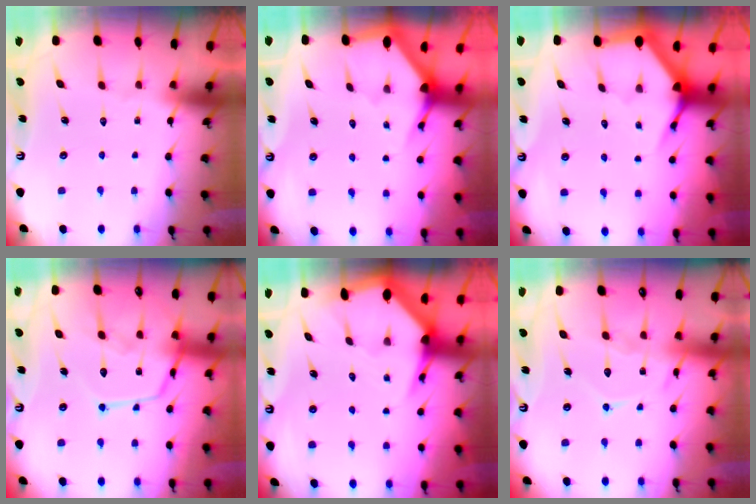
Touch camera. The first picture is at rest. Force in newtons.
{"total": 2.8, "press": 2.8, "slide": 0.2}
{"total": 3.8, "press": 3.8, "slide": 0.5}
{"total": 15.6, "press": 15.6, "slide": 1.5}
{"total": 4.6, "press": 4.6, "slide": 0.4}
{"total": 11.0, "press": 11.0, "slide": 0.9}